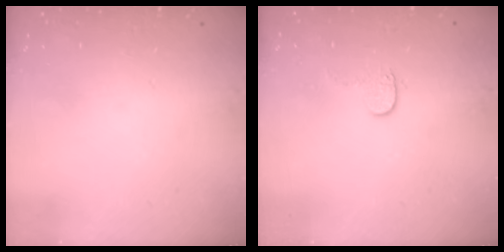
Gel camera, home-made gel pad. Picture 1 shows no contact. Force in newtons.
{"total": 3.9, "press": 3.9, "slide": 0.4}